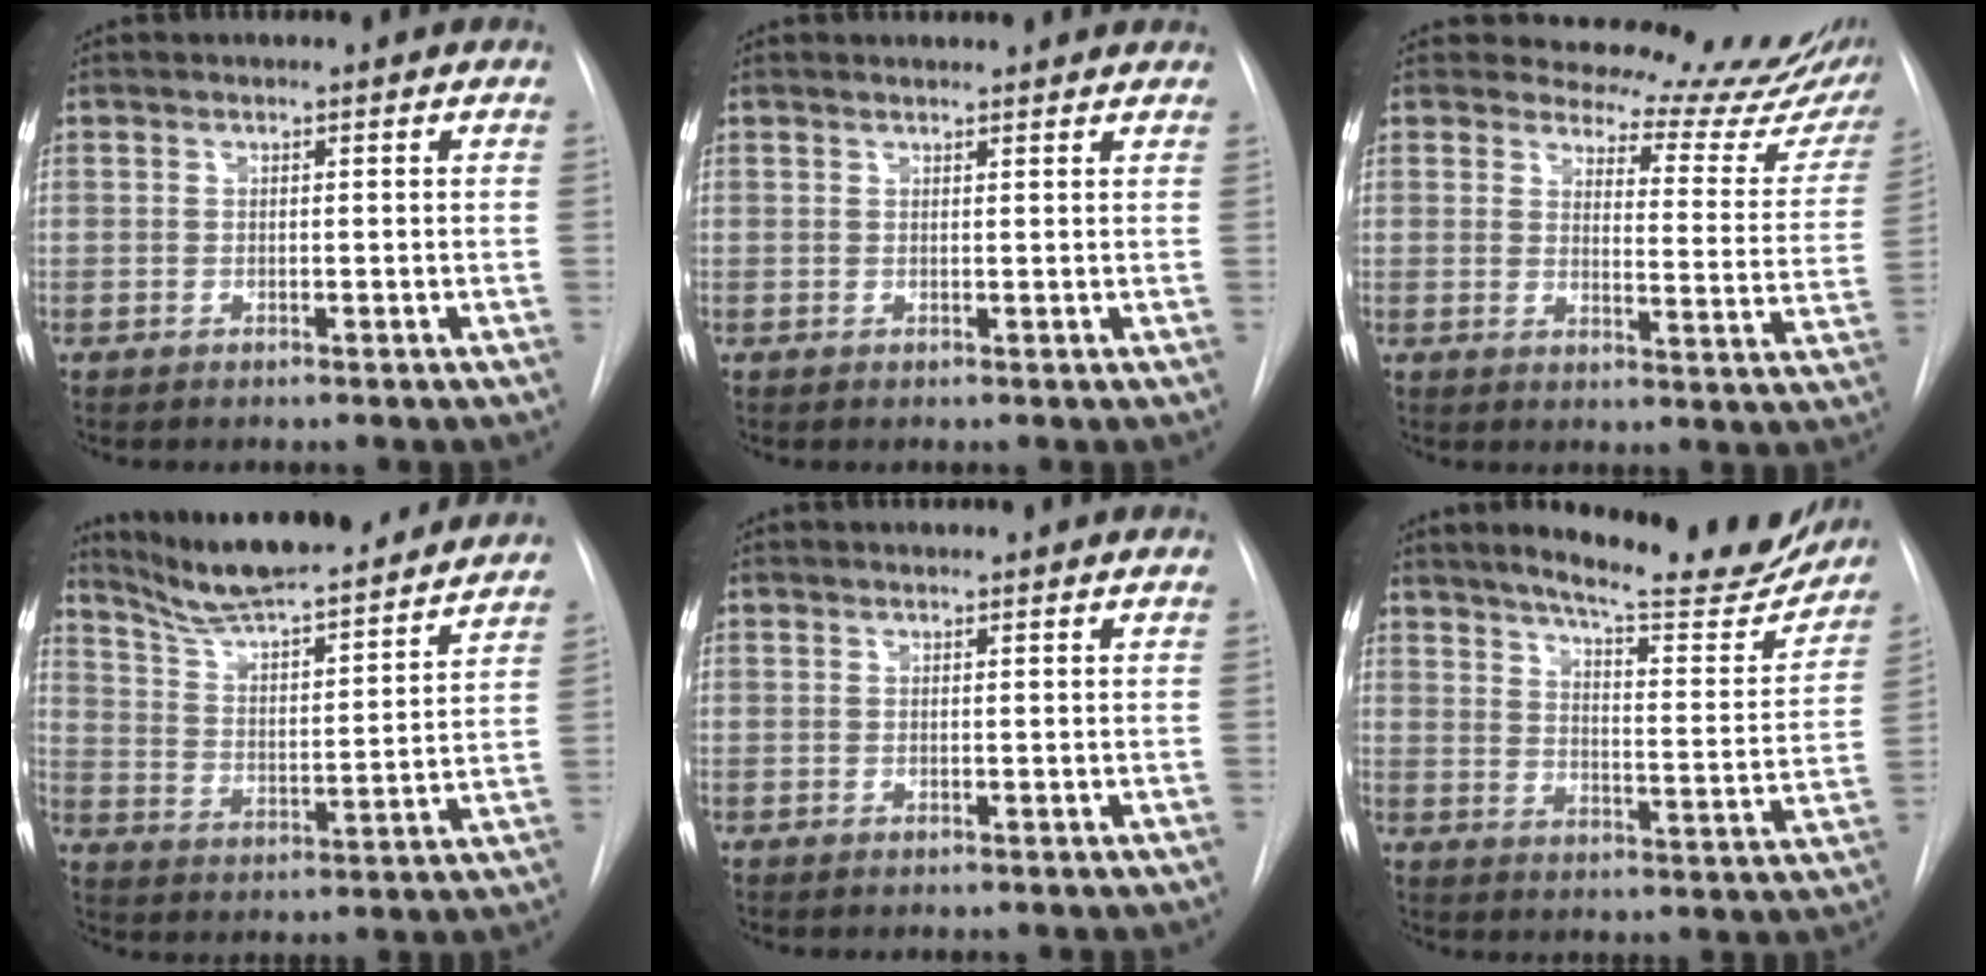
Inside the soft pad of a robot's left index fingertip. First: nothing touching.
{"total": 3.5, "force": [3.3, 0.6, 0.7], "torque": [-0.011, 0.011, 0.031]}
{"total": 18.7, "force": [17.8, 4.3, 3.9], "torque": [-0.016, -0.111, 0.177]}
{"total": 21.3, "force": [19.0, 2.2, 9.3], "torque": [-0.149, -0.008, 0.281]}
{"total": 0.5, "force": [-0.5, -0.2, -0.1], "torque": [0.003, -0.003, -0.005]}
{"total": 19.0, "force": [16.8, 2.9, 8.6], "torque": [-0.115, -0.053, 0.210]}